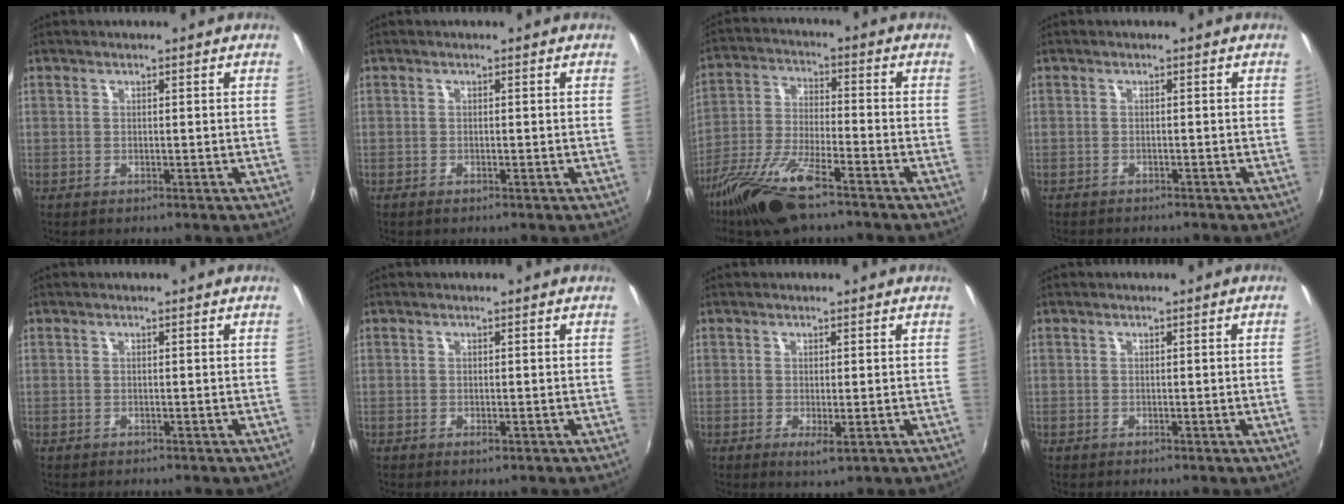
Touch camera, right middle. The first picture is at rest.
{"total": 0.7, "force": [-0.6, 0.1, 0.4], "torque": [-0.008, -0.003, -0.012]}
{"total": 14.9, "force": [-10.5, 3.5, 10.0], "torque": [-0.212, -0.033, -0.205]}
{"total": 2.9, "force": [-2.8, 0.6, 0.8], "torque": [-0.023, -0.014, -0.042]}
{"total": 0.0}
{"total": 0.7, "force": [-0.3, 0.4, 0.4], "torque": [-0.007, -0.002, -0.005]}
{"total": 2.0, "force": [-0.4, 0.4, 2.0], "torque": [-0.037, -0.010, -0.006]}
{"total": 1.0, "force": [0.0, -0.6, 0.8], "torque": [-0.006, -0.007, 0.001]}